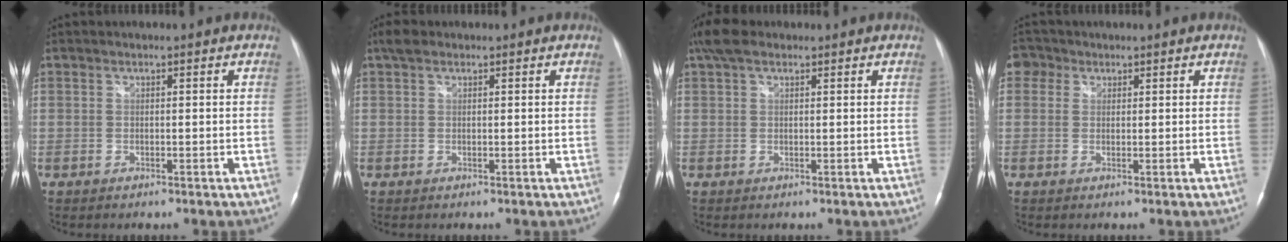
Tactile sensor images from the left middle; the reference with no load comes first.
{"total": 1.9, "force": [1.4, 1.0, 0.9], "torque": [-0.021, 0.017, 0.024]}
{"total": 4.2, "force": [3.0, 1.9, 2.3], "torque": [-0.058, 0.027, 0.060]}
{"total": 2.7, "force": [1.4, 2.3, 0.4], "torque": [-0.006, 0.011, 0.021]}